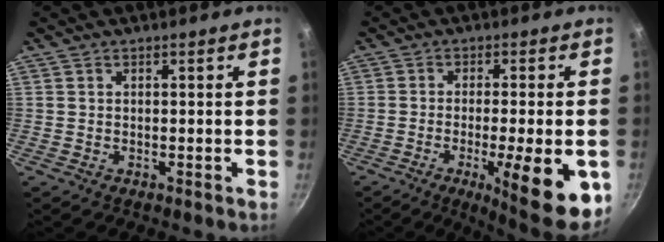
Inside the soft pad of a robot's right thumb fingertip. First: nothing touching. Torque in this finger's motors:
{"motor_torque": [0.07, 0.84, 1.19, -0.34, 0.10]}